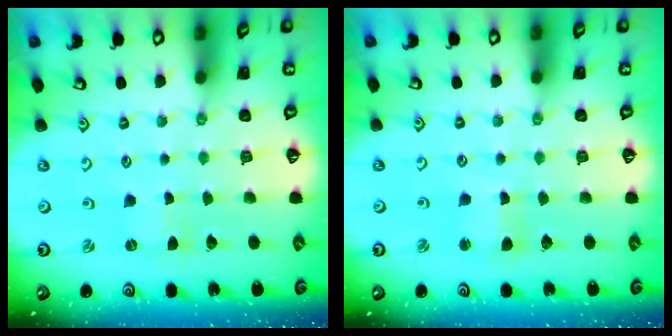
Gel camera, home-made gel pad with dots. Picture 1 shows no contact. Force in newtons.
{"total": 2.4, "press": 2.4, "slide": 0.3}